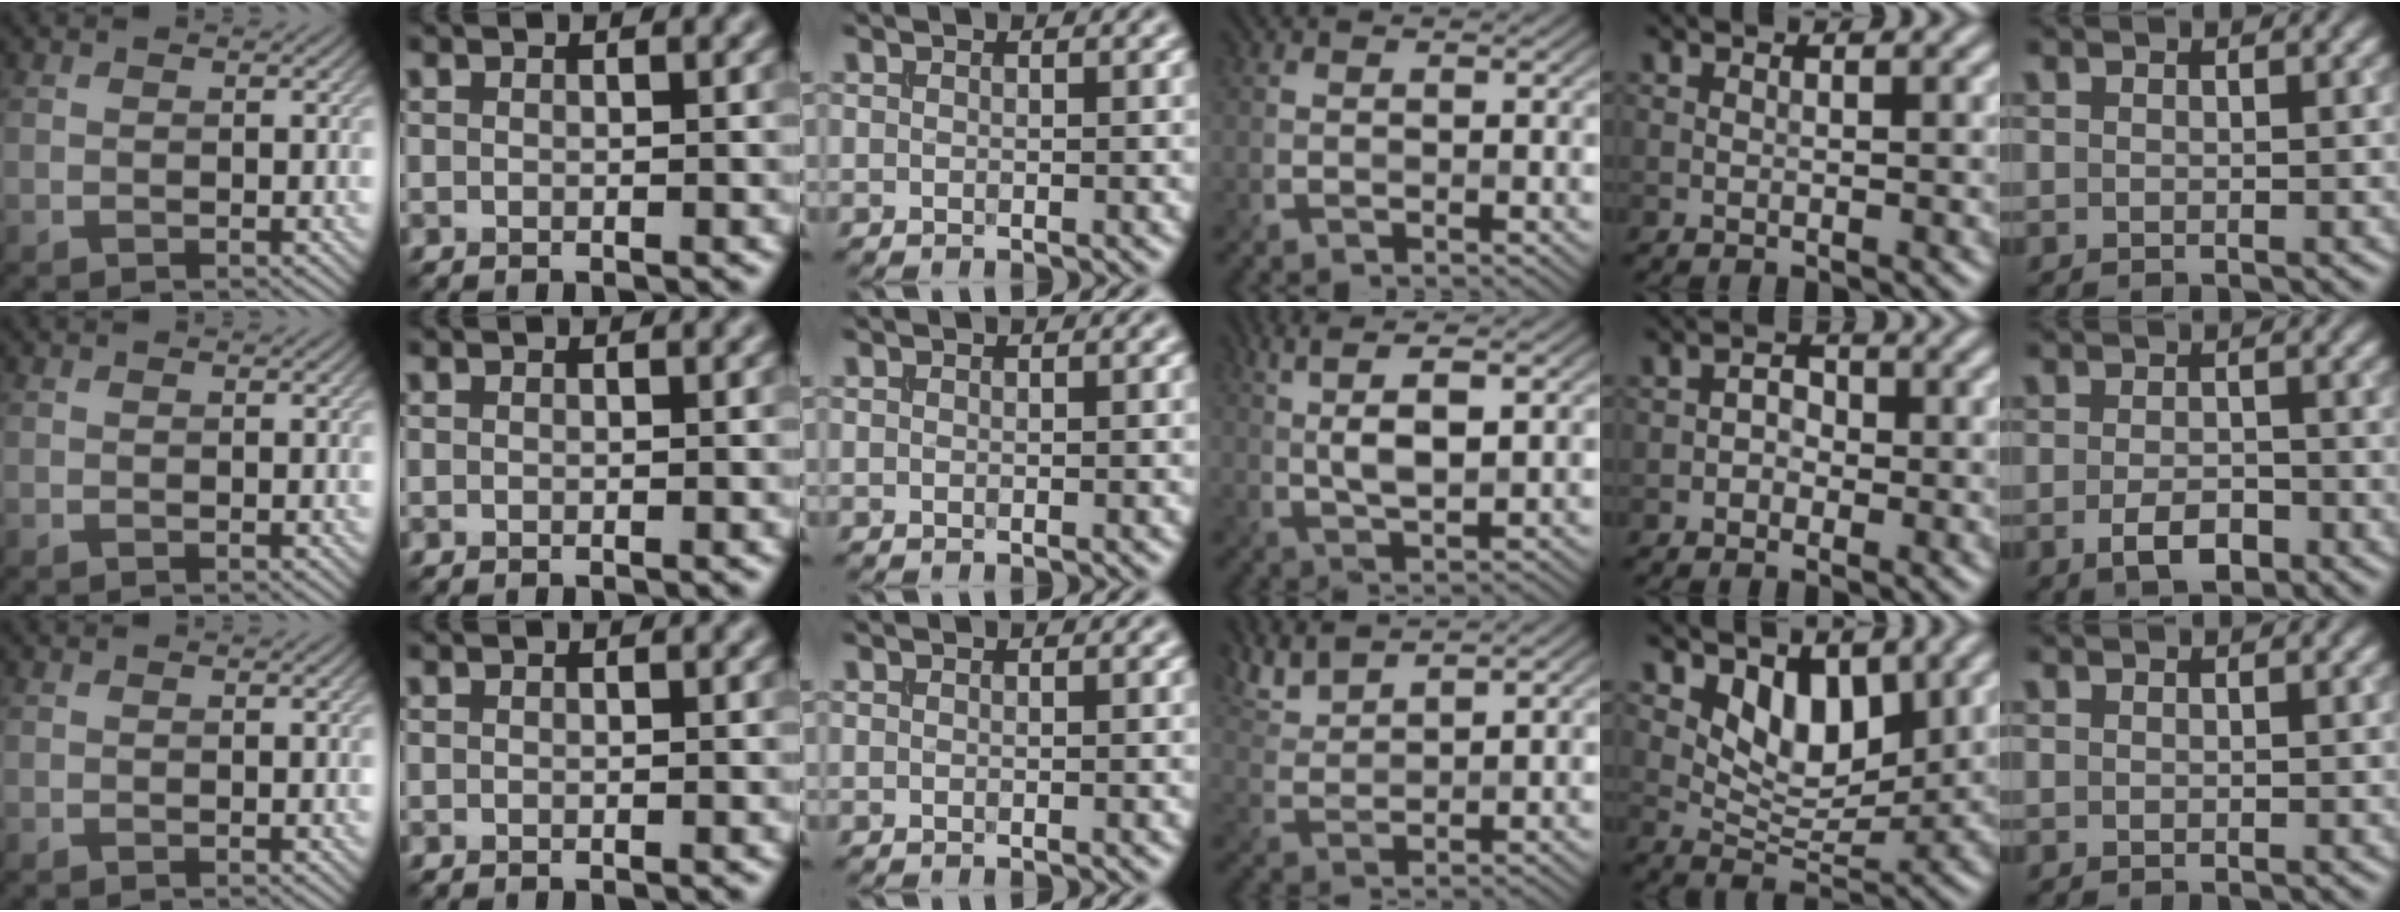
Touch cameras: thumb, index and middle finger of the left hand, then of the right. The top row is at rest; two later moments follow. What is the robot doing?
{"motion": "extract", "object": "file holder"}